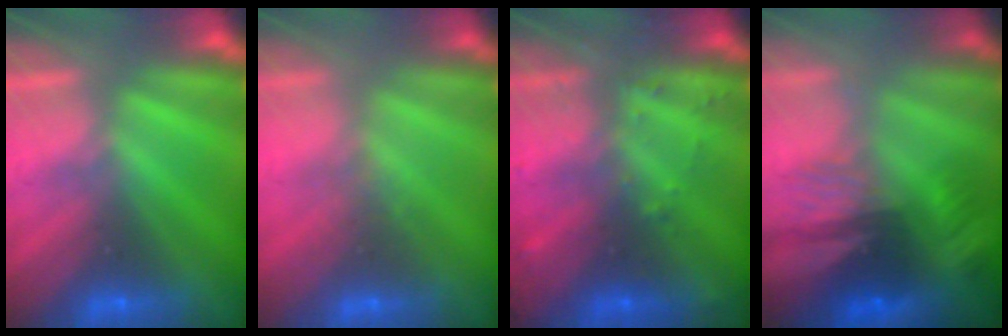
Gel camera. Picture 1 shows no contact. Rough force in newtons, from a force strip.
{"total": 2.2}
{"total": 2.9}
{"total": 8.0}